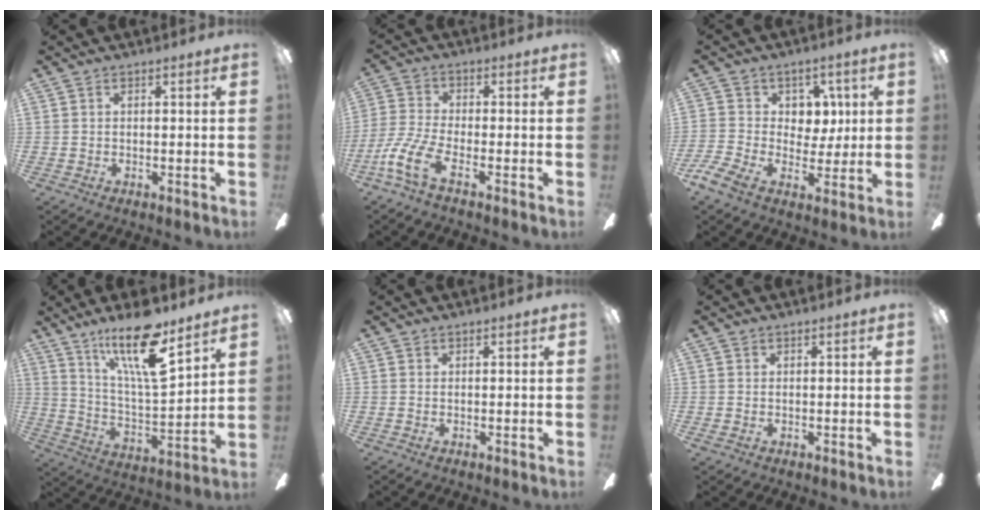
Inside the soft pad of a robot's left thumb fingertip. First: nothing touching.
{"total": 9.9, "force": [-4.7, 3.9, 7.9], "torque": [-0.189, 0.000, -0.092]}
{"total": 8.8, "force": [0.5, 7.6, 4.4], "torque": [-0.081, 0.005, 0.014]}
{"total": 19.1, "force": [13.0, 4.6, 13.2], "torque": [-0.247, -0.072, 0.212]}
{"total": 0.0}
{"total": 0.6, "force": [0.2, 0.5, 0.2], "torque": [0.003, -0.002, 0.002]}